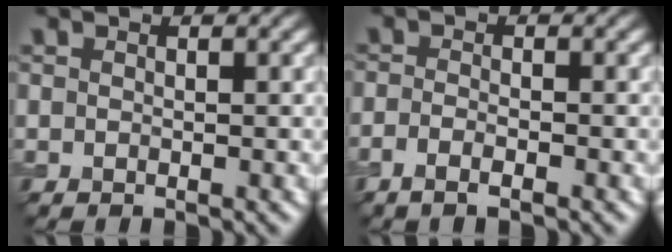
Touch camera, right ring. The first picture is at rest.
{"total": 1.4, "force": [-1.0, 0.2, 0.9], "torque": [-0.021, -0.004, -0.023]}